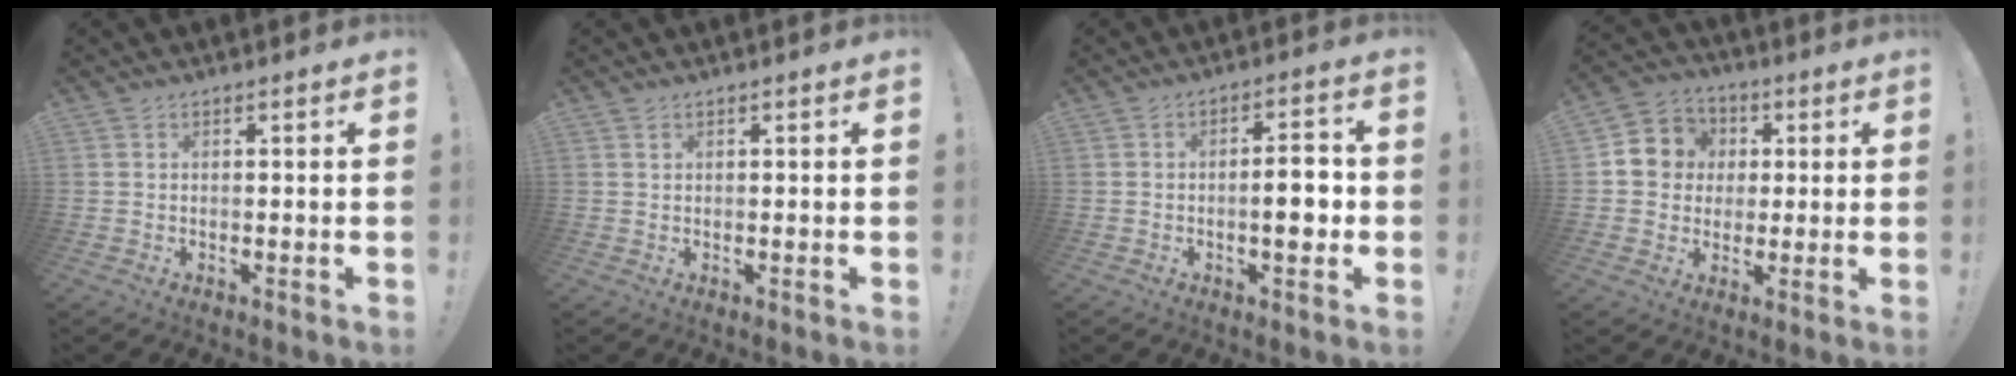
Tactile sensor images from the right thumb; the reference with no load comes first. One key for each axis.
{"total": 0.5, "fx": 0.4, "fy": 0.2, "fz": 0.3, "tx": -0.001, "ty": -0.001, "tz": 0.006}
{"total": 7.2, "fx": -1.3, "fy": 2.3, "fz": 6.7, "tx": -0.088, "ty": 0.004, "tz": -0.027}
{"total": 9.1, "fx": 0.9, "fy": 8.8, "fz": 2.3, "tx": -0.031, "ty": 0.005, "tz": 0.024}